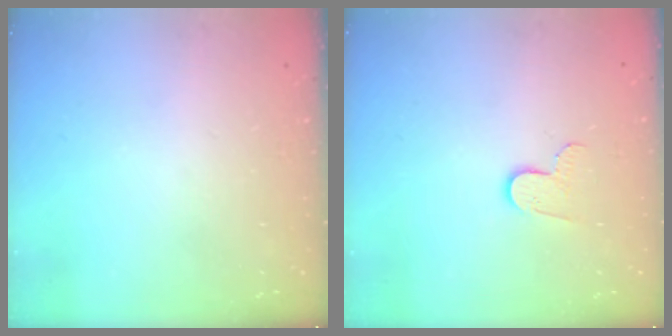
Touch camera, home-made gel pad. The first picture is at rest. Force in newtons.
{"total": 5.9, "press": 5.9, "slide": 0.6}